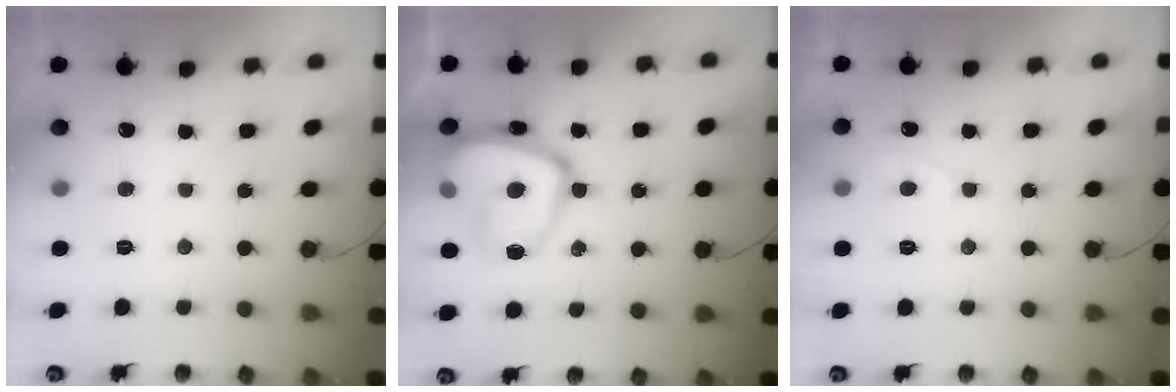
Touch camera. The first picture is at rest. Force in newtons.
{"total": 18.6, "press": 18.5, "slide": 1.8}
{"total": 2.4, "press": 2.4, "slide": 0.3}